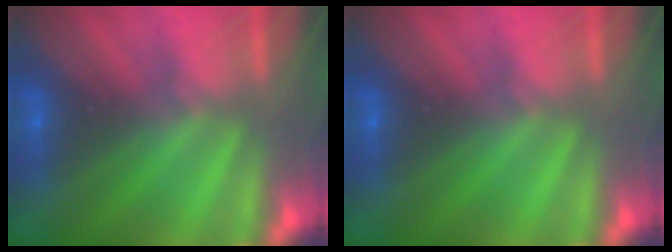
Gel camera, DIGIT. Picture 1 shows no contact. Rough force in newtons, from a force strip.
{"total": 0.0}